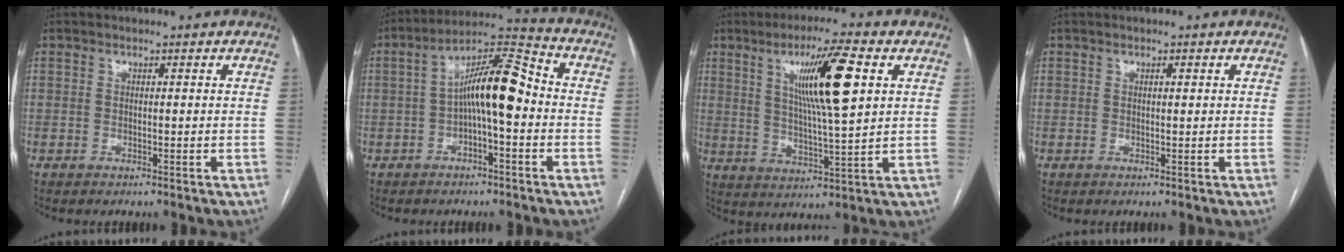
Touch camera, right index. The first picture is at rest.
{"total": 10.6, "force": [-0.9, 2.3, 10.4], "torque": [-0.176, 0.038, -0.017]}
{"total": 12.6, "force": [4.3, 0.6, 11.8], "torque": [-0.205, 0.003, 0.075]}
{"total": 0.6, "force": [0.2, 0.1, 0.5], "torque": [-0.009, 0.000, 0.004]}